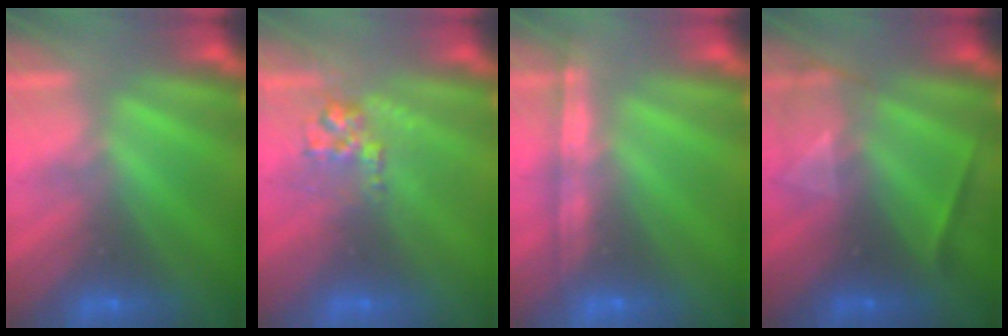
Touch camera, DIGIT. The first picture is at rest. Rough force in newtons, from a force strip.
{"total": 2.8}
{"total": 1.1}
{"total": 2.2}